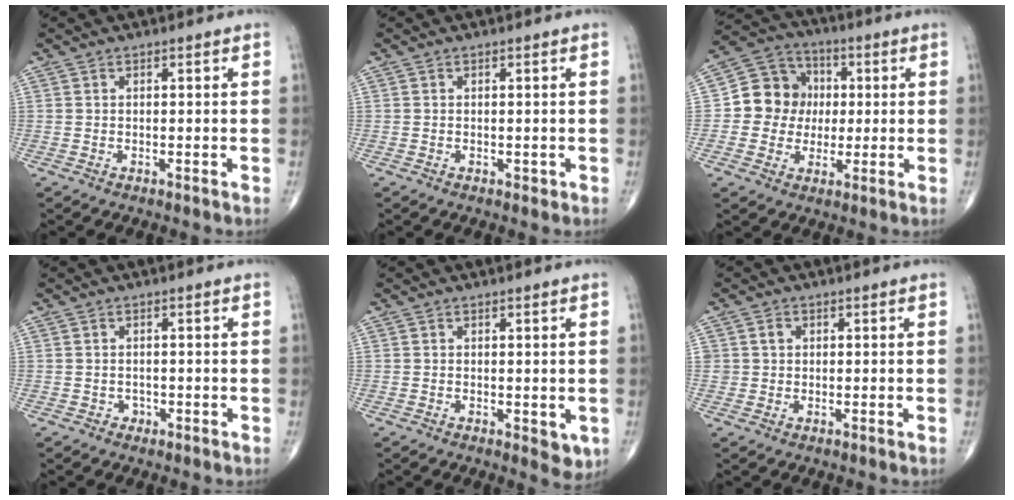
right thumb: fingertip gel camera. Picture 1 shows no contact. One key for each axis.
{"total": 0.6, "fx": -0.1, "fy": 0.4, "fz": 0.4, "tx": -0.003, "ty": 0.000, "tz": -0.001}
{"total": 11.1, "fx": 0.4, "fy": 10.2, "fz": 4.4, "tx": -0.035, "ty": 0.023, "tz": 0.000}
{"total": 1.2, "fx": -0.6, "fy": 1.0, "fz": 0.2, "tx": 0.003, "ty": 0.004, "tz": -0.010}
{"total": 3.2, "fx": -0.5, "fy": 1.5, "fz": 2.8, "tx": -0.024, "ty": -0.007, "tz": -0.004}
{"total": 1.7, "fx": 0.3, "fy": 1.6, "fz": 0.5, "tx": 0.001, "ty": 0.001, "tz": 0.004}